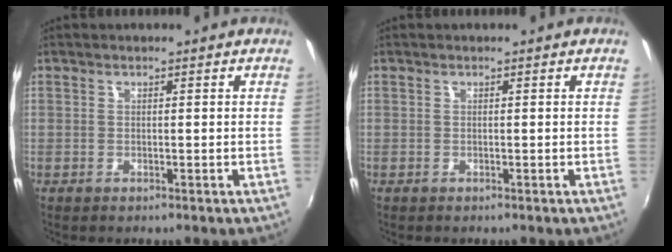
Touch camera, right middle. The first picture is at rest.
{"total": 0.0}